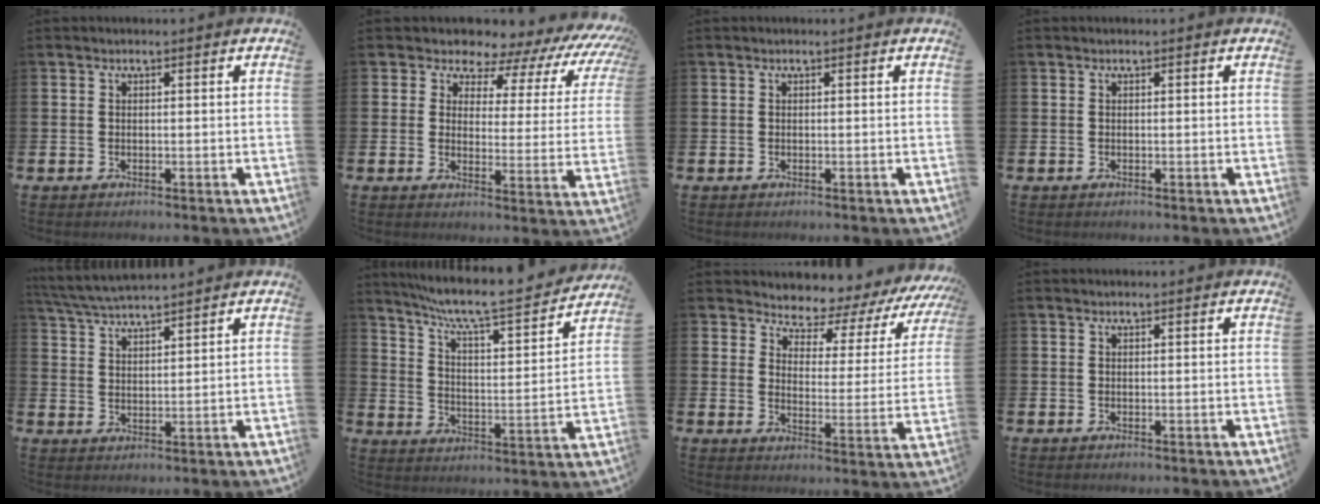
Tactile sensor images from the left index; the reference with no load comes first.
{"total": 6.0, "force": [5.1, 3.1, 0.8], "torque": [-0.028, -0.057, 0.076]}
{"total": 0.0}
{"total": 0.0}
{"total": 4.9, "force": [4.9, 0.0, 0.8], "torque": [-0.036, -0.026, 0.087]}
{"total": 8.1, "force": [7.1, 0.8, 3.9], "torque": [-0.102, -0.054, 0.114]}
{"total": 4.7, "force": [4.4, 1.5, 0.1], "torque": [-0.016, -0.051, 0.064]}
{"total": 0.0}